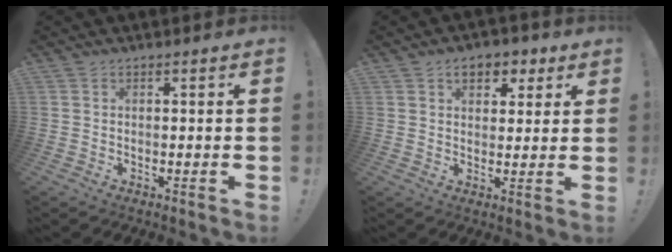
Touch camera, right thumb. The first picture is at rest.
{"total": 6.8, "force": [3.3, 4.7, 3.7], "torque": [-0.046, -0.006, 0.058]}